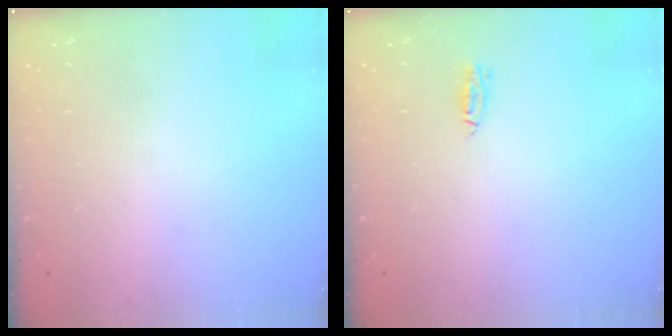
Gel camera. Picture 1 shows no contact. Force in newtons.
{"total": 4.1, "press": 3.6, "slide": 2.0}